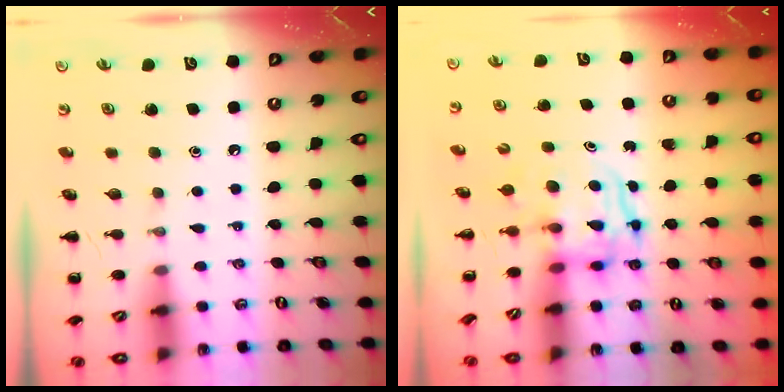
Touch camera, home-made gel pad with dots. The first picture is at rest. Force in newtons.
{"total": 3.6, "press": 3.6, "slide": 0.4}